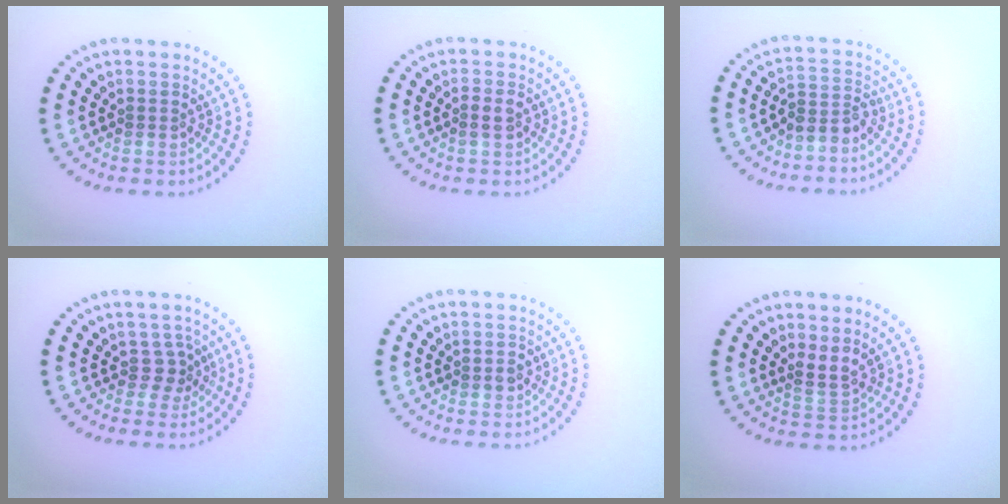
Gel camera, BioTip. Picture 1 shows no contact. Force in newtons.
{"total": 1.2, "press": 1.2, "slide": 0.2}
{"total": 2.4, "press": 1.8, "slide": 1.5}
{"total": 1.8, "press": 1.2, "slide": 1.4}
{"total": 1.0, "press": 0.9, "slide": 0.3}
{"total": 1.7, "press": 1.1, "slide": 1.3}